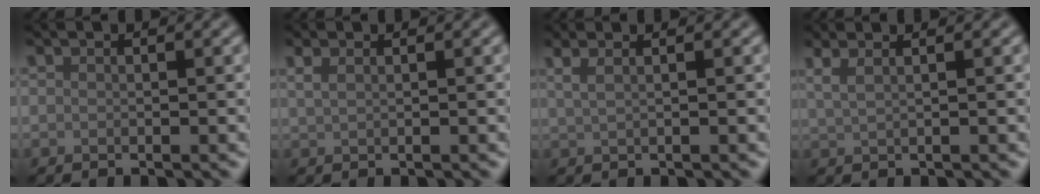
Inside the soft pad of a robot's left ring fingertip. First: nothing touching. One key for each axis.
{"total": 1.3, "fx": 0.9, "fy": 0.5, "fz": 0.8, "tx": -0.017, "ty": -0.001, "tz": 0.017}
{"total": 3.3, "fx": 1.8, "fy": 1.6, "fz": 2.2, "tx": -0.026, "ty": 0.012, "tz": 0.004}
{"total": 3.7, "fx": 2.2, "fy": 1.8, "fz": 2.4, "tx": -0.027, "ty": 0.017, "tz": 0.012}